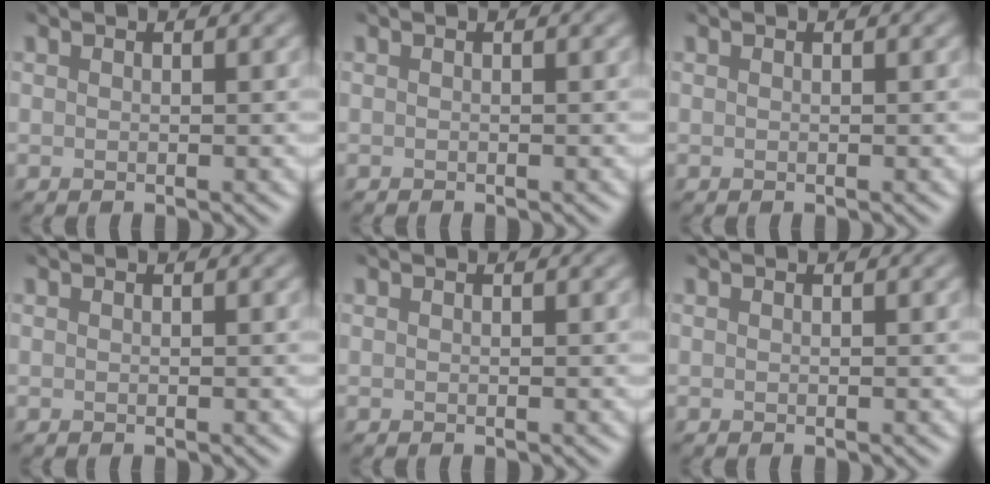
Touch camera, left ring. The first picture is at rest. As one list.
[{"total": 0.0}, {"total": 0.0}, {"total": 0.0}, {"total": 0.0}, {"total": 0.0}]